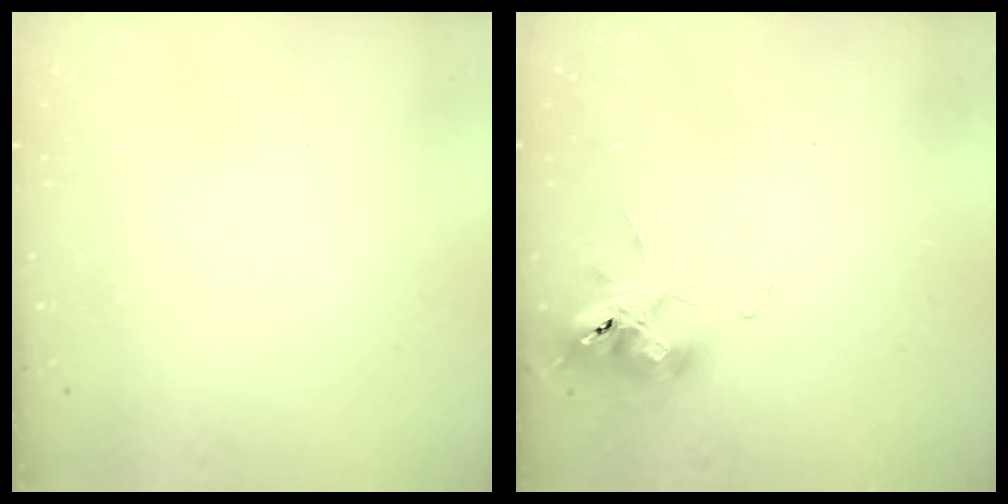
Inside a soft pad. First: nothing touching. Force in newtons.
{"total": 10.9, "press": 10.9, "slide": 0.8}